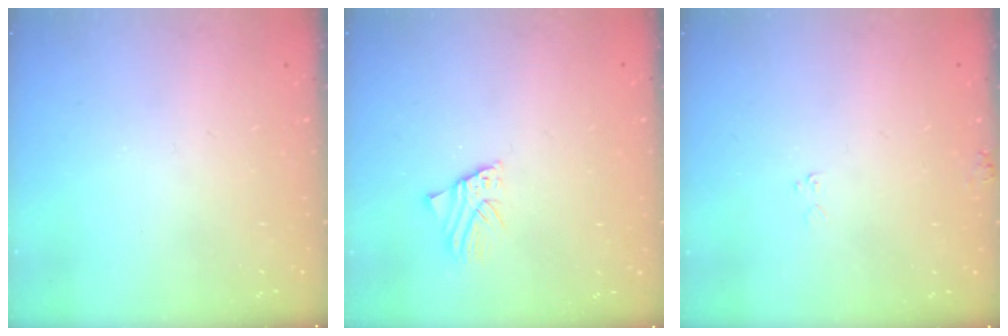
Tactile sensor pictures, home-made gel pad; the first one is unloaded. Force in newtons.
{"total": 2.1, "press": 2.1, "slide": 0.2}
{"total": 5.2, "press": 5.2, "slide": 0.3}